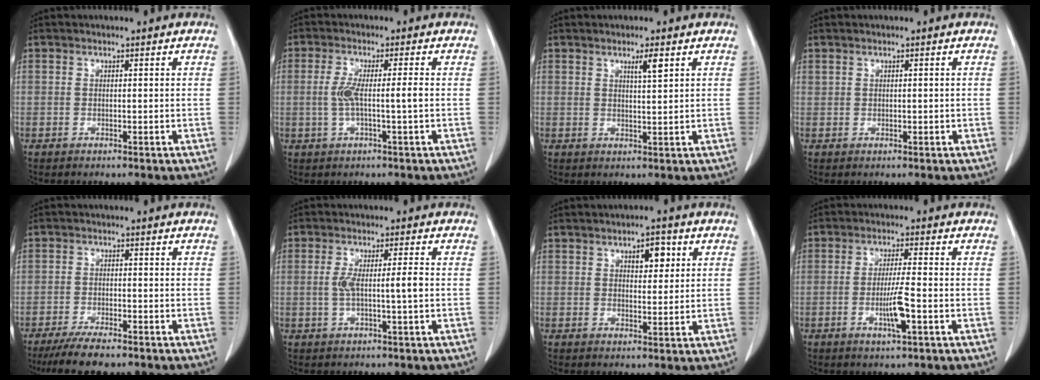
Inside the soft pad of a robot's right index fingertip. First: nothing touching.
{"total": 4.4, "force": [-0.5, -0.2, 4.4], "torque": [-0.091, 0.003, -0.007]}
{"total": 2.5, "force": [1.4, 0.0, 2.1], "torque": [-0.040, -0.002, 0.025]}
{"total": 0.5, "force": [0.3, 0.3, 0.3], "torque": [-0.006, 0.003, 0.008]}
{"total": 6.6, "force": [-5.3, 1.6, 3.6], "torque": [-0.059, -0.012, -0.089]}
{"total": 4.4, "force": [-0.4, 0.0, 4.4], "torque": [-0.085, 0.006, -0.003]}
{"total": 4.0, "force": [1.7, 1.8, 3.1], "torque": [-0.043, 0.003, 0.025]}
{"total": 5.5, "force": [-1.8, 0.0, 5.2], "torque": [-0.098, -0.009, -0.032]}